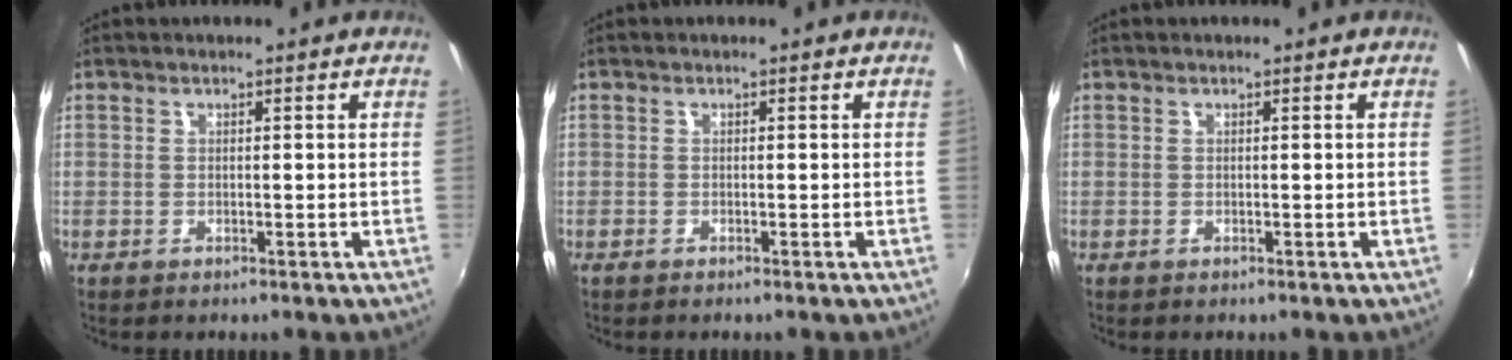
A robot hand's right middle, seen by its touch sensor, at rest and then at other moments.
{"total": 0.6, "force": [-0.5, 0.0, 0.2], "torque": [-0.003, -0.003, -0.012]}
{"total": 0.0}